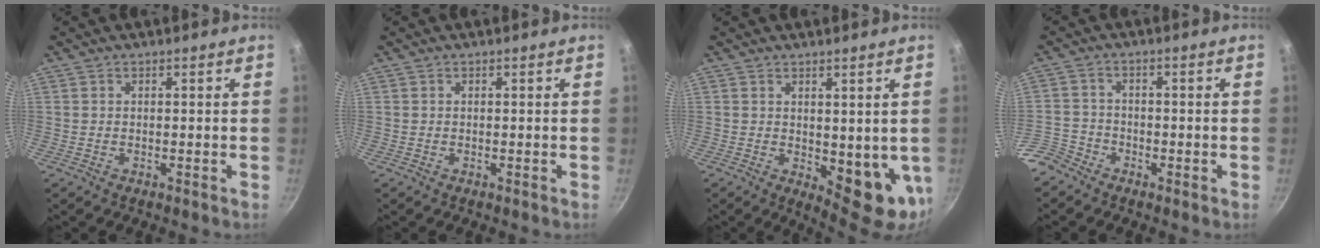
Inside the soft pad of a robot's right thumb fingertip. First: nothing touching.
{"total": 0.0}
{"total": 9.7, "force": [0.6, 4.4, 8.6], "torque": [-0.090, -0.020, 0.021]}
{"total": 5.7, "force": [-4.3, 3.7, 1.1], "torque": [-0.010, 0.045, -0.092]}